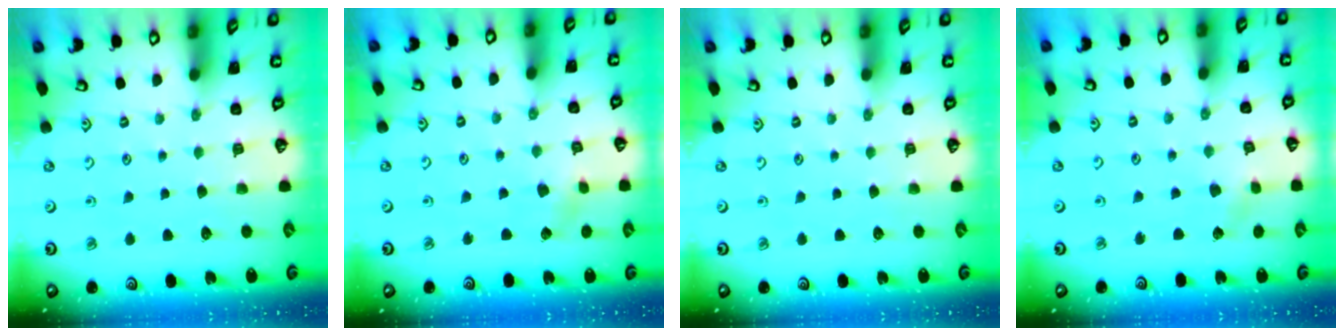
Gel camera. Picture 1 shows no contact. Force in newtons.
{"total": 2.8, "press": 2.8, "slide": 0.5}
{"total": 0.0}
{"total": 2.1, "press": 2.1, "slide": 0.3}